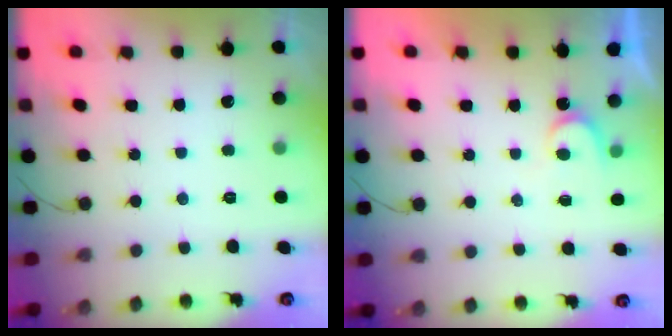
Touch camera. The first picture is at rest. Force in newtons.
{"total": 4.7, "press": 4.7, "slide": 0.2}